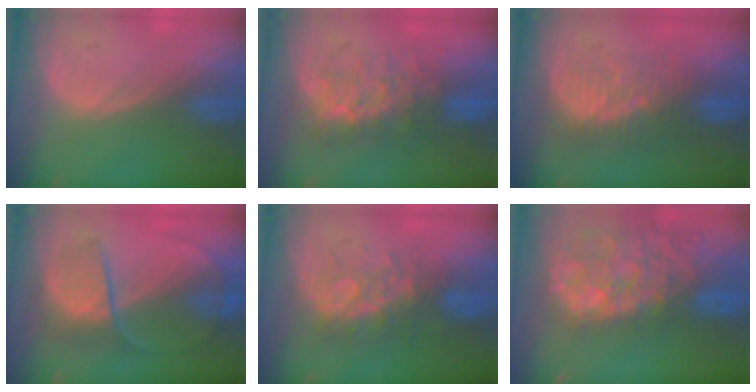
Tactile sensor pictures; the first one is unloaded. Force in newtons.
{"total": 8.0, "press": 7.8, "slide": 2.1}
{"total": 8.0, "press": 7.6, "slide": 2.6}
{"total": 6.9, "press": 6.6, "slide": 1.7}
{"total": 7.7, "press": 7.1, "slide": 3.1}
{"total": 14.1, "press": 11.6, "slide": 8.1}